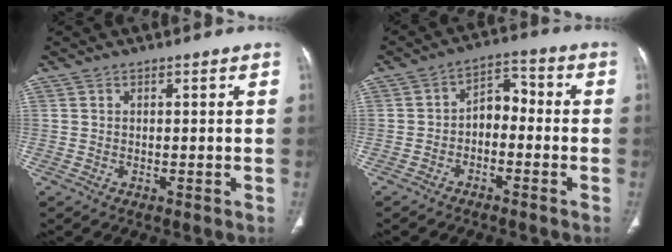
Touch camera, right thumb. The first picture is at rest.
{"total": 6.0, "force": [-1.8, 4.0, 4.0], "torque": [-0.044, 0.041, -0.044]}